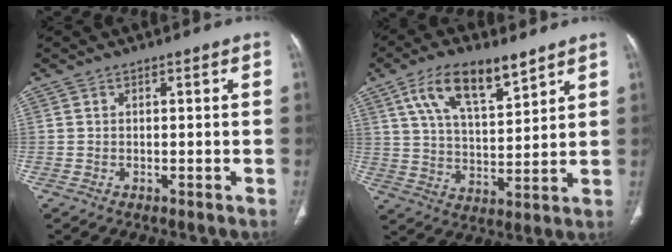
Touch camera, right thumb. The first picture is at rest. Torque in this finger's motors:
{"motor_torque": [-0.25, 0.42, 0.39, 0.17, 0.33]}